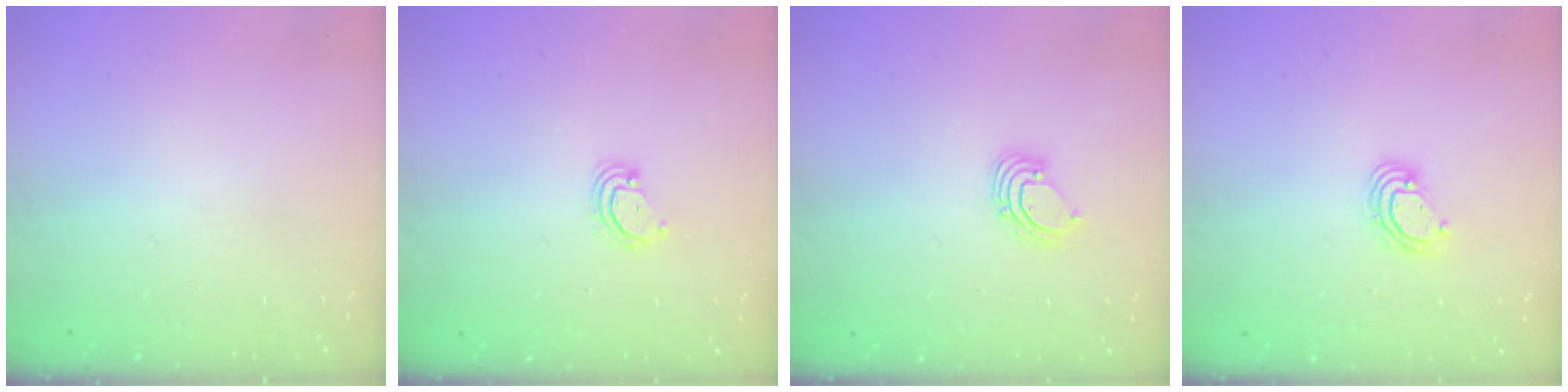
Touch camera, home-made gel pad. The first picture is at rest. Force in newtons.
{"total": 2.9, "press": 2.9, "slide": 0.2}
{"total": 2.6, "press": 2.6, "slide": 0.2}
{"total": 4.5, "press": 4.5, "slide": 0.1}